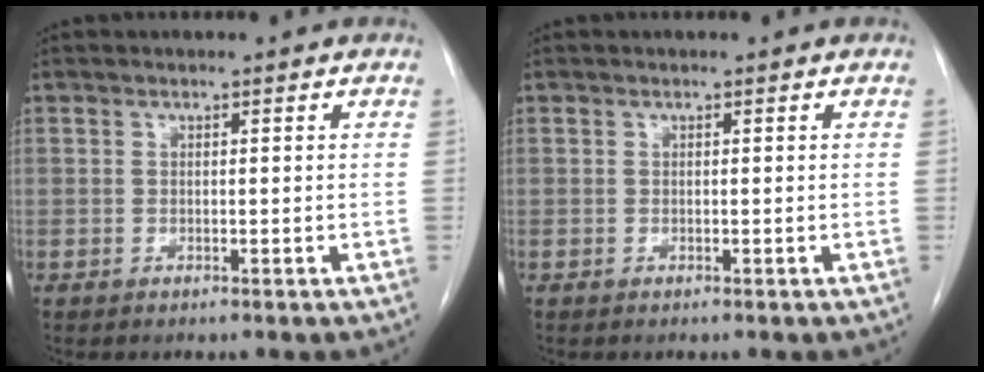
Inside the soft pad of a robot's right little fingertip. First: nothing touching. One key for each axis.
{"total": 0.0}